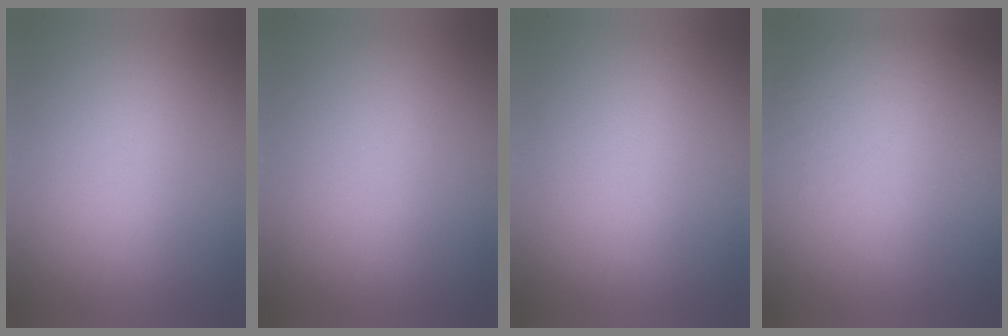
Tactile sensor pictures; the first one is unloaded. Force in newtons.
{"total": 0.0}
{"total": 0.0}
{"total": 3.0}